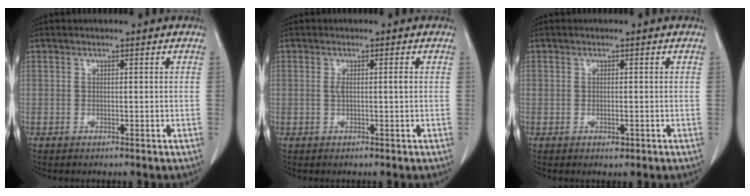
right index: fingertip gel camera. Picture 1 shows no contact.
{"total": 1.7, "force": [0.2, 0.1, 1.7], "torque": [-0.031, 0.003, 0.005]}
{"total": 1.2, "force": [-0.3, 0.7, 1.0], "torque": [-0.015, -0.002, -0.001]}